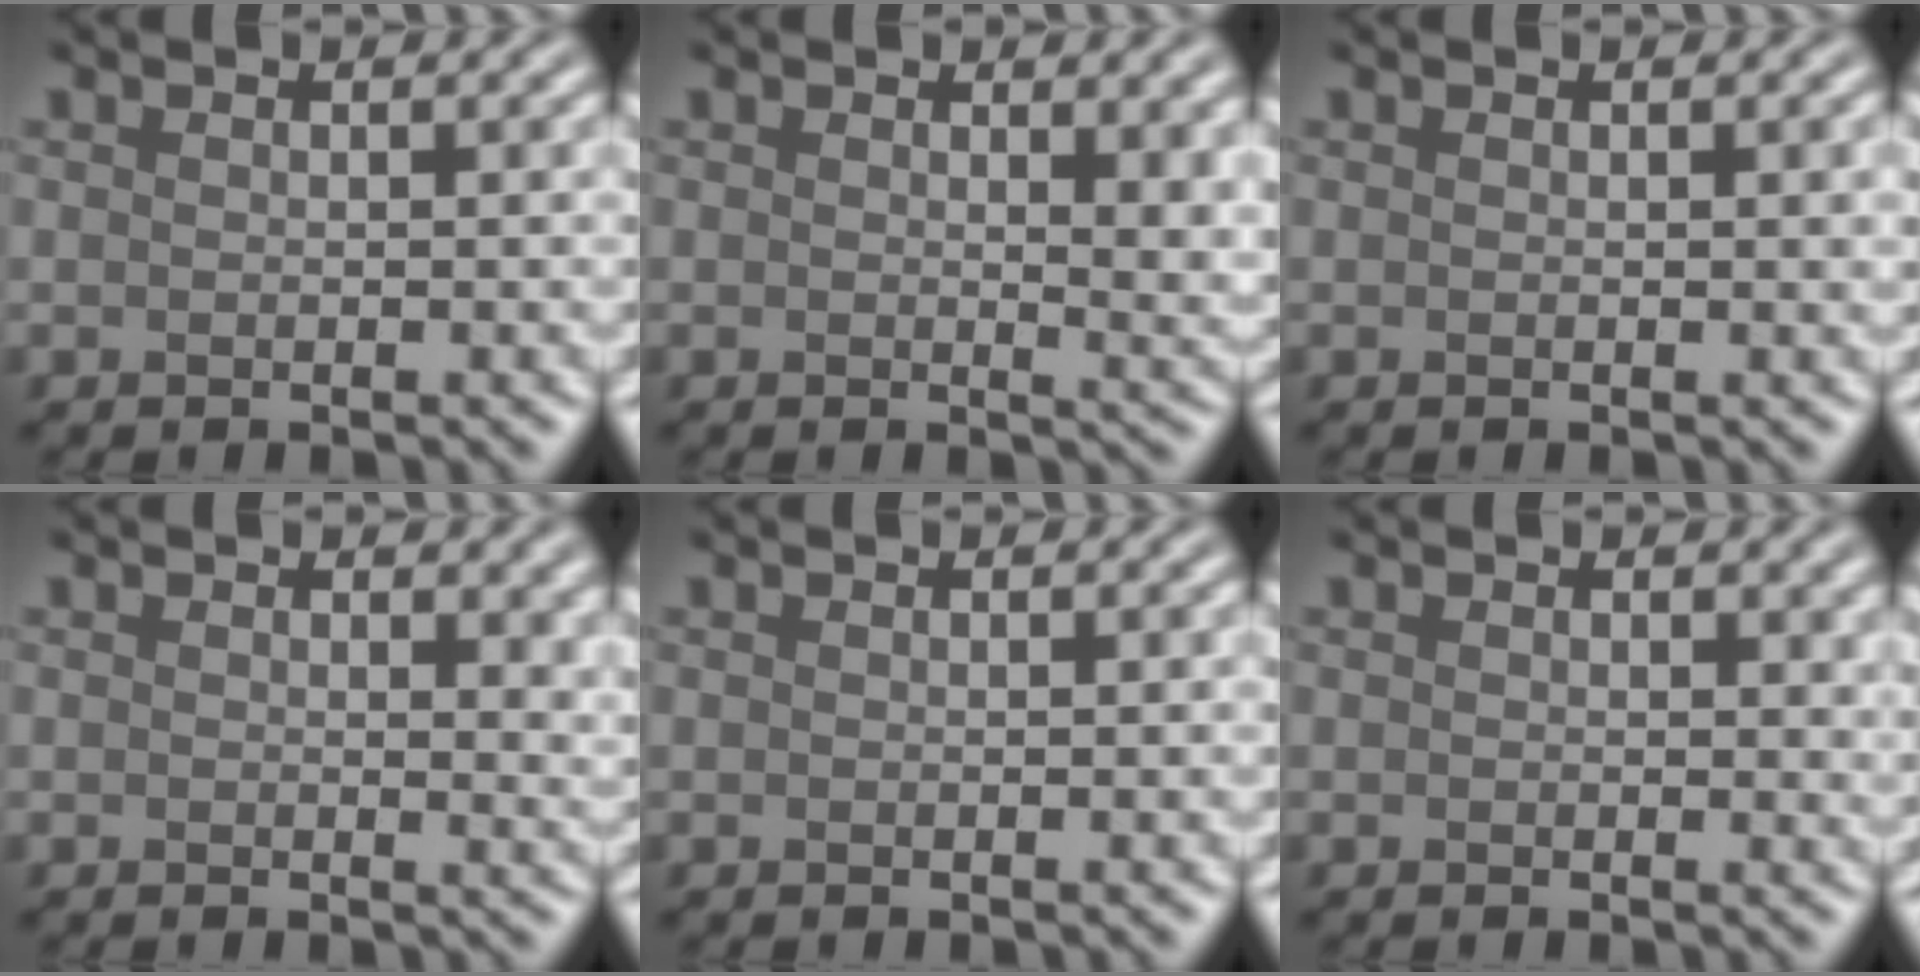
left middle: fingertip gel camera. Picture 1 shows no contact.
{"total": 2.8, "force": [1.0, 0.9, 2.4], "torque": [-0.026, -0.006, 0.018]}
{"total": 0.8, "force": [0.1, 0.1, 0.8], "torque": [-0.009, 0.002, 0.001]}
{"total": 2.3, "force": [0.8, 1.1, 1.8], "torque": [-0.016, -0.003, 0.009]}
{"total": 0.0}
{"total": 1.1, "force": [0.5, 0.7, 0.7], "torque": [-0.003, -0.002, 0.003]}